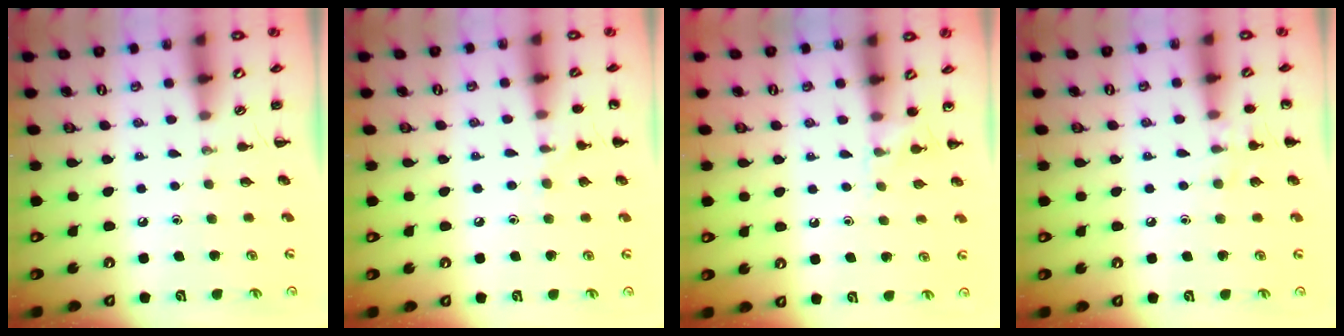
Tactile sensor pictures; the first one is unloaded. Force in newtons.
{"total": 6.6, "press": 6.3, "slide": 2.0}
{"total": 5.9, "press": 5.6, "slide": 1.8}
{"total": 6.7, "press": 6.4, "slide": 2.0}